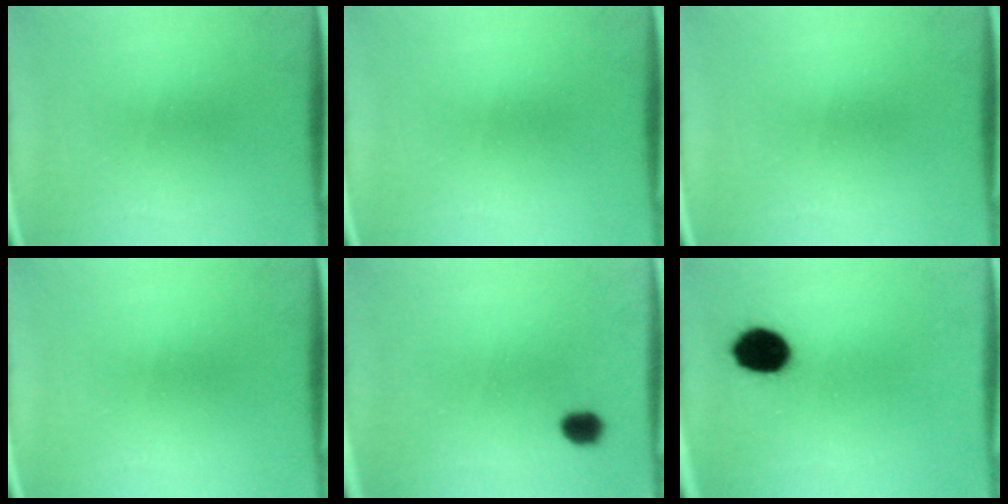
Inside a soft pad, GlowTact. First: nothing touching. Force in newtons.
{"total": 0.0}
{"total": 0.0}
{"total": 0.0}
{"total": 2.7}
{"total": 9.6}